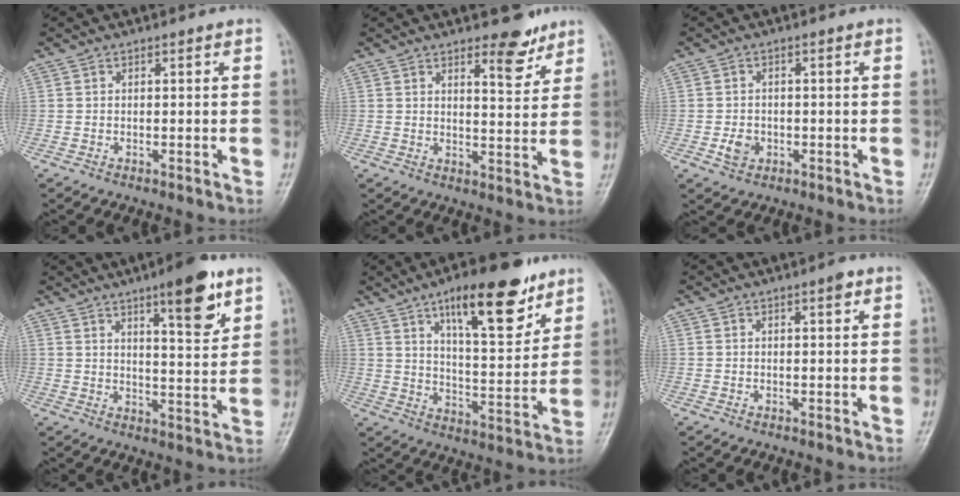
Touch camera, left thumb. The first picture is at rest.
{"total": 6.6, "force": [4.4, 2.0, 4.4], "torque": [-0.049, -0.030, 0.061]}
{"total": 3.0, "force": [-1.0, 2.4, 1.6], "torque": [-0.021, 0.004, -0.015]}
{"total": 11.2, "force": [6.6, 2.7, 8.7], "torque": [-0.108, -0.039, 0.095]}
{"total": 17.5, "force": [10.6, 5.8, 12.6], "torque": [-0.156, -0.055, 0.169]}
{"total": 1.5, "force": [0.8, 0.3, 1.2], "torque": [-0.018, -0.001, 0.011]}